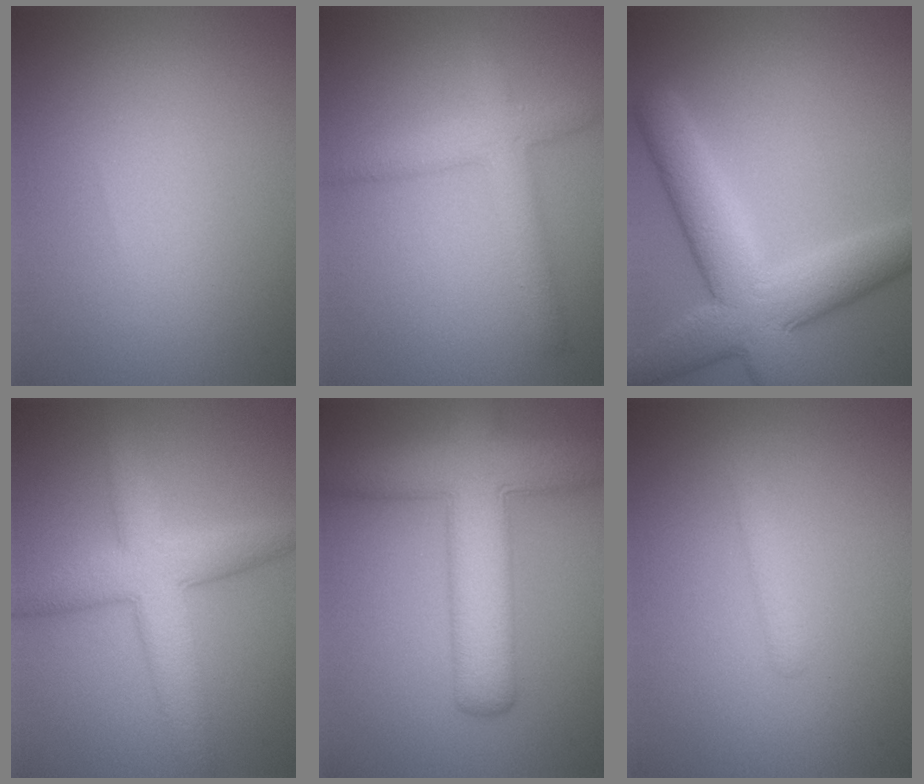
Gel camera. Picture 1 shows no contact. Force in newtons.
{"total": 3.4, "press": 3.4, "slide": 0.2}
{"total": 8.6, "press": 8.5, "slide": 0.5}
{"total": 6.0, "press": 6.0, "slide": 0.1}
{"total": 9.1, "press": 9.1, "slide": 0.4}
{"total": 1.4, "press": 1.4, "slide": 0.1}